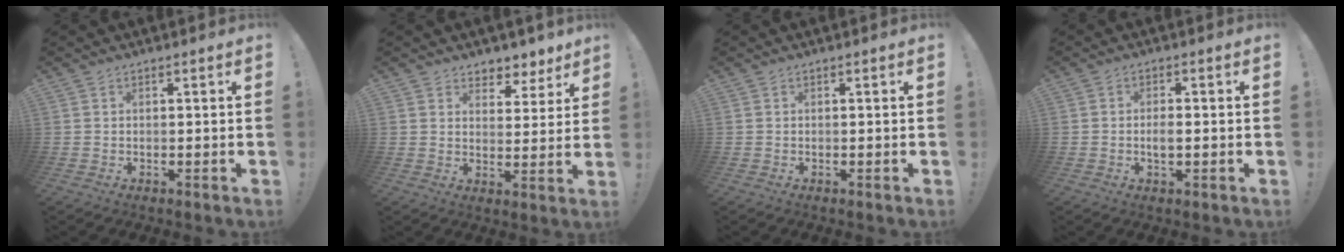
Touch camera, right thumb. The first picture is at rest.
{"total": 5.5, "force": [4.5, 3.1, 0.7], "torque": [0.001, -0.047, 0.084]}
{"total": 0.0}
{"total": 2.9, "force": [-0.6, 1.1, 2.6], "torque": [-0.048, -0.002, -0.015]}